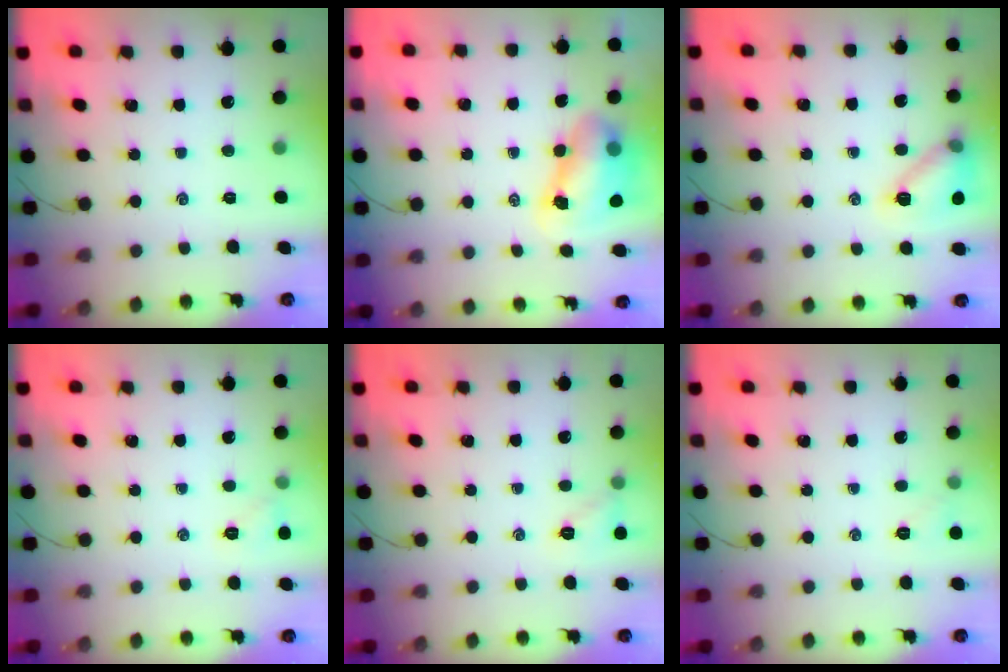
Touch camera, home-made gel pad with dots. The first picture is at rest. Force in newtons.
{"total": 8.1, "press": 7.9, "slide": 2.0}
{"total": 12.4, "press": 12.4, "slide": 0.4}
{"total": 4.2, "press": 4.0, "slide": 1.3}
{"total": 6.7, "press": 6.6, "slide": 1.4}
{"total": 4.3, "press": 4.1, "slide": 1.3}